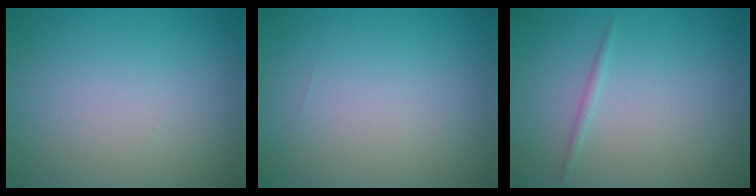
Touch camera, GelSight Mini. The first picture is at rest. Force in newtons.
{"total": 0.0}
{"total": 0.7, "press": 0.7, "slide": 0.0}